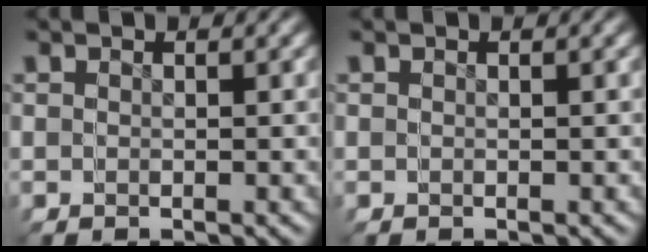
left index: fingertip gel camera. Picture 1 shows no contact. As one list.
[{"total": 0.0}]